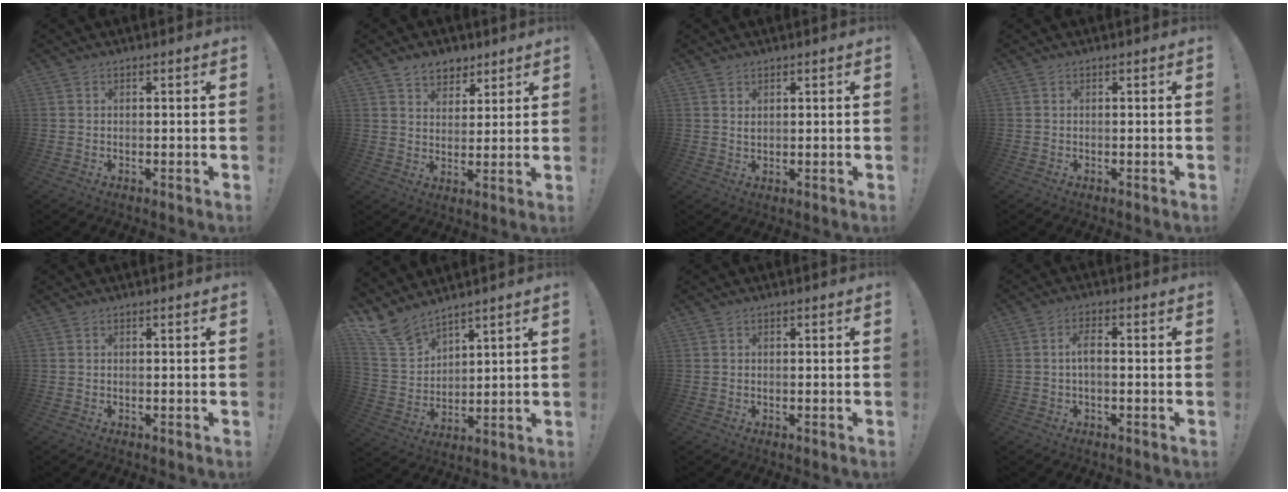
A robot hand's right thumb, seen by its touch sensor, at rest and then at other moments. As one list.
[{"total": 7.0, "force": [4.9, 4.8, 1.3], "torque": [-0.012, -0.033, 0.093]}, {"total": 1.2, "force": [0.9, 0.7, 0.3], "torque": [-0.002, -0.003, 0.016]}, {"total": 0.0}, {"total": 0.0}, {"total": 10.5, "force": [9.2, 4.1, 3.0], "torque": [-0.079, -0.064, 0.179]}, {"total": 0.0}, {"total": 4.0, "force": [-0.1, 1.4, 3.8], "torque": [-0.076, 0.002, -0.004]}]